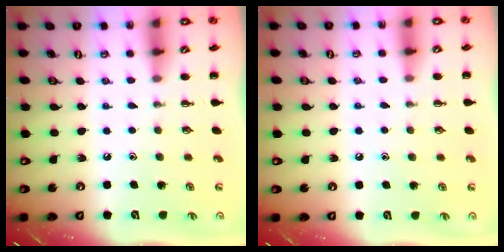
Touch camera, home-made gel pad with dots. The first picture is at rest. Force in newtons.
{"total": 4.3, "press": 4.2, "slide": 1.1}